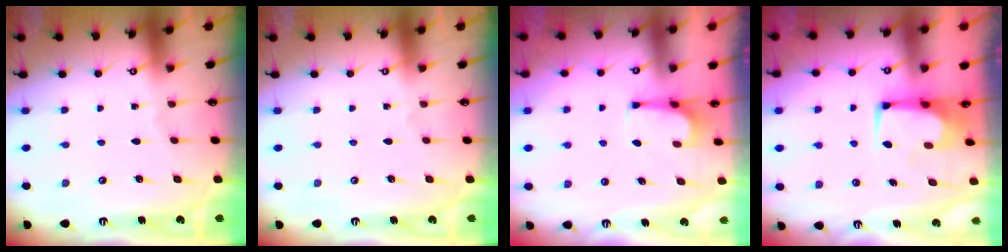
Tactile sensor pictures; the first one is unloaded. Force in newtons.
{"total": 0.0}
{"total": 4.1, "press": 4.1, "slide": 0.3}
{"total": 1.0, "press": 0.9, "slide": 0.2}